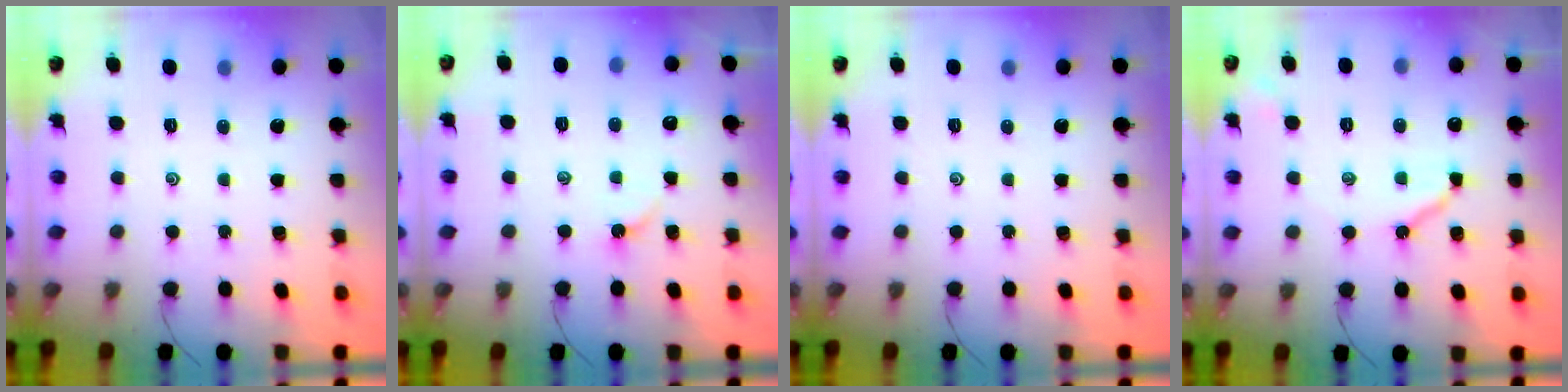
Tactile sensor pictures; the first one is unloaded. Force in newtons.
{"total": 2.2, "press": 2.2, "slide": 0.4}
{"total": 0.0}
{"total": 5.7, "press": 5.7, "slide": 0.8}